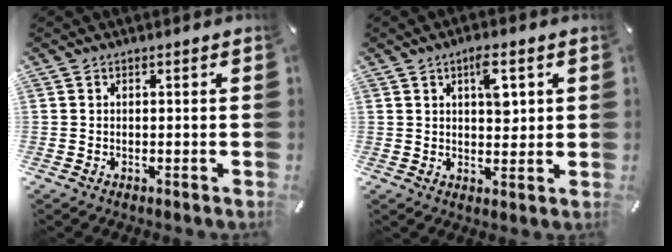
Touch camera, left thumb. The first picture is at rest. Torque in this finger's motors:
{"motor_torque": [0.91, 1.07, 0.54, -0.28, 0.20]}